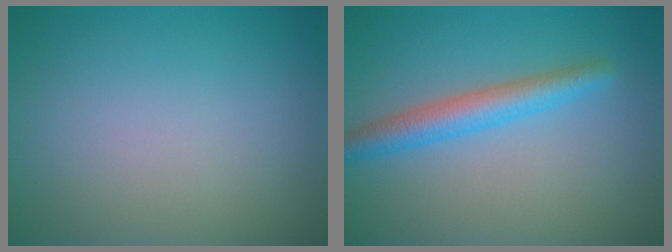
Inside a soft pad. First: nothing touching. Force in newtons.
{"total": 3.4, "press": 3.4, "slide": 0.1}